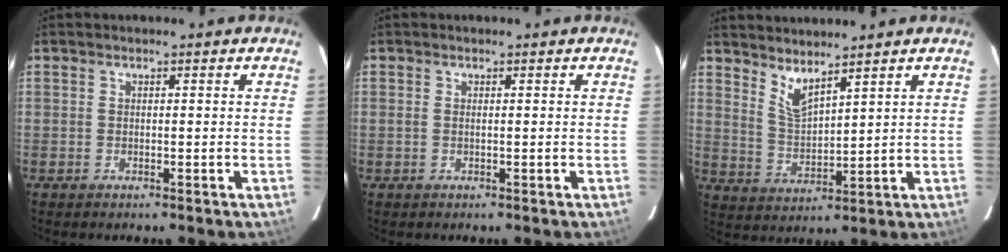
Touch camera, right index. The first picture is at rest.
{"total": 0.6, "force": [0.0, 0.0, 0.6], "torque": [-0.013, 0.001, -0.002]}
{"total": 5.4, "force": [4.4, 1.0, 3.1], "torque": [-0.059, -0.010, 0.090]}